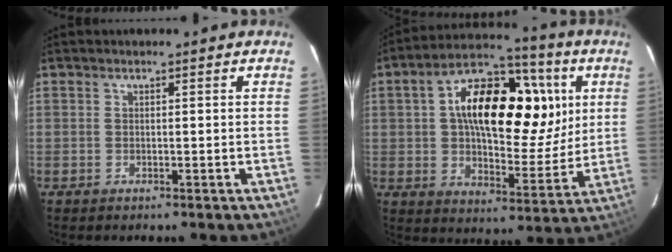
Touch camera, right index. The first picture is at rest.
{"total": 21.5, "force": [5.6, 11.4, 17.3], "torque": [-0.291, 0.034, 0.084]}